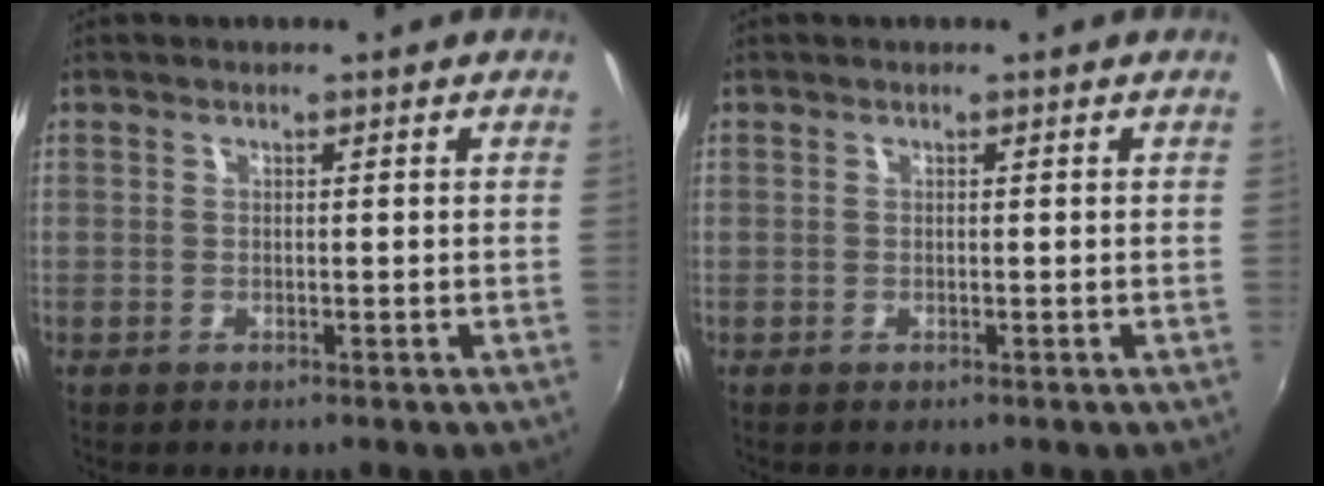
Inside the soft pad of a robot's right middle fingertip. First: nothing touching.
{"total": 0.0}